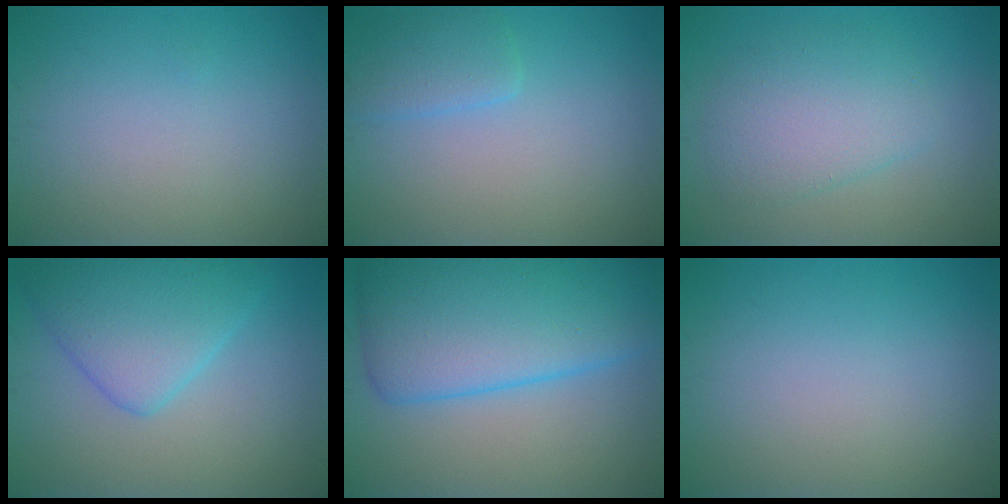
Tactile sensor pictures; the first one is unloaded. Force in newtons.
{"total": 2.4, "press": 2.3, "slide": 0.2}
{"total": 4.1, "press": 4.1, "slide": 0.2}
{"total": 5.7, "press": 5.6, "slide": 0.3}
{"total": 10.5, "press": 10.5, "slide": 0.4}
{"total": 0.0}